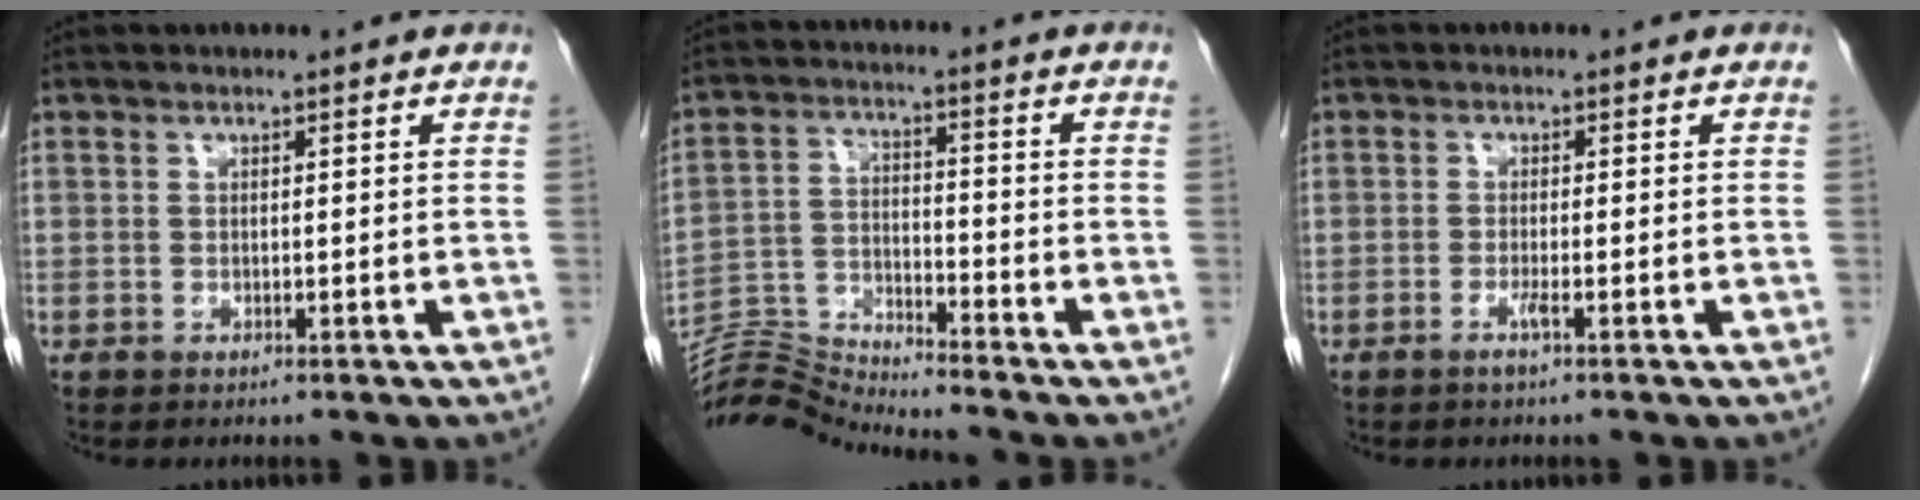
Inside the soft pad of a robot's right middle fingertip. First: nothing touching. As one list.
[{"total": 9.0, "force": [-8.7, -2.4, -0.8], "torque": [0.007, 0.017, -0.163]}, {"total": 1.4, "force": [-0.9, -0.2, 1.1], "torque": [-0.024, -0.001, -0.018]}]